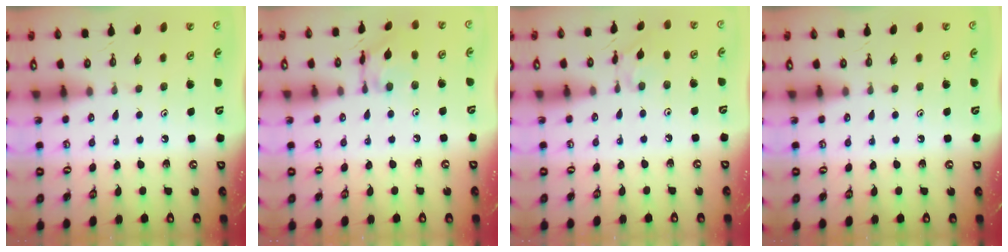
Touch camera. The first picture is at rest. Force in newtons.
{"total": 11.6, "press": 11.6, "slide": 0.9}
{"total": 6.0, "press": 5.9, "slide": 0.6}
{"total": 0.0}